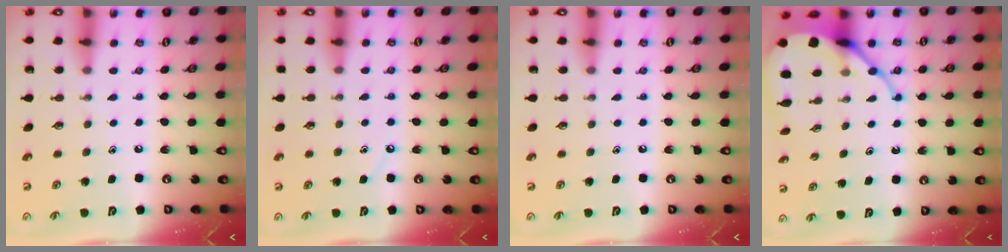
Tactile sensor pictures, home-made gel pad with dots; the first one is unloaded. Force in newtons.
{"total": 4.3, "press": 4.3, "slide": 0.6}
{"total": 0.0}
{"total": 10.3, "press": 10.2, "slide": 1.0}